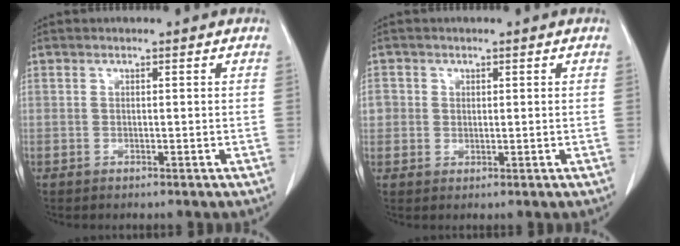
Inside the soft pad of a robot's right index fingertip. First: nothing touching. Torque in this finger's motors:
{"motor_torque": [0.11, 0.01, 0.11, 0.03]}